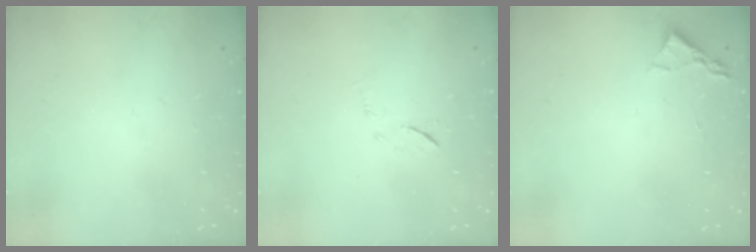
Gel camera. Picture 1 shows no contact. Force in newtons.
{"total": 5.6, "press": 5.6, "slide": 0.6}
{"total": 2.2, "press": 2.2, "slide": 0.3}